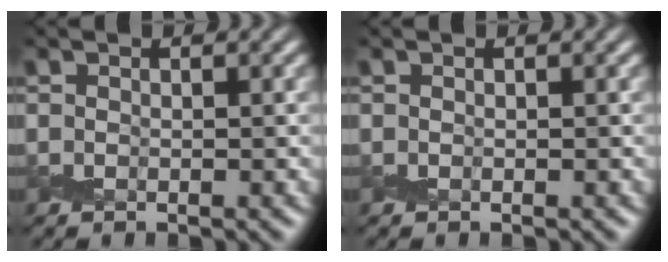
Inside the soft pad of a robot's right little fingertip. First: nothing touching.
{"total": 0.0}